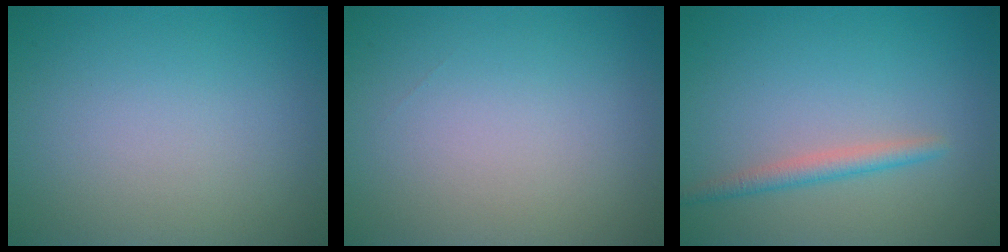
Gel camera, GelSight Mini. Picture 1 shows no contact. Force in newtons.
{"total": 0.0}
{"total": 1.9, "press": 1.9, "slide": 0.0}